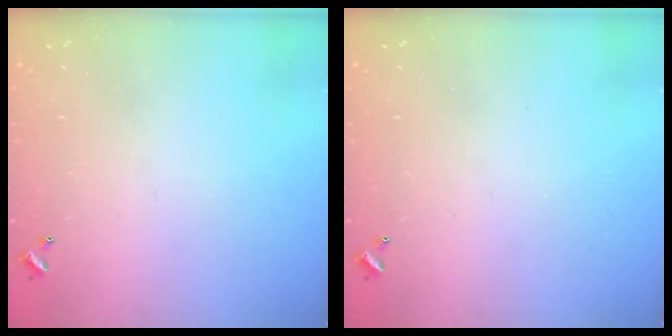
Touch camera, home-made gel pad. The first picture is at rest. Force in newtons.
{"total": 0.0}